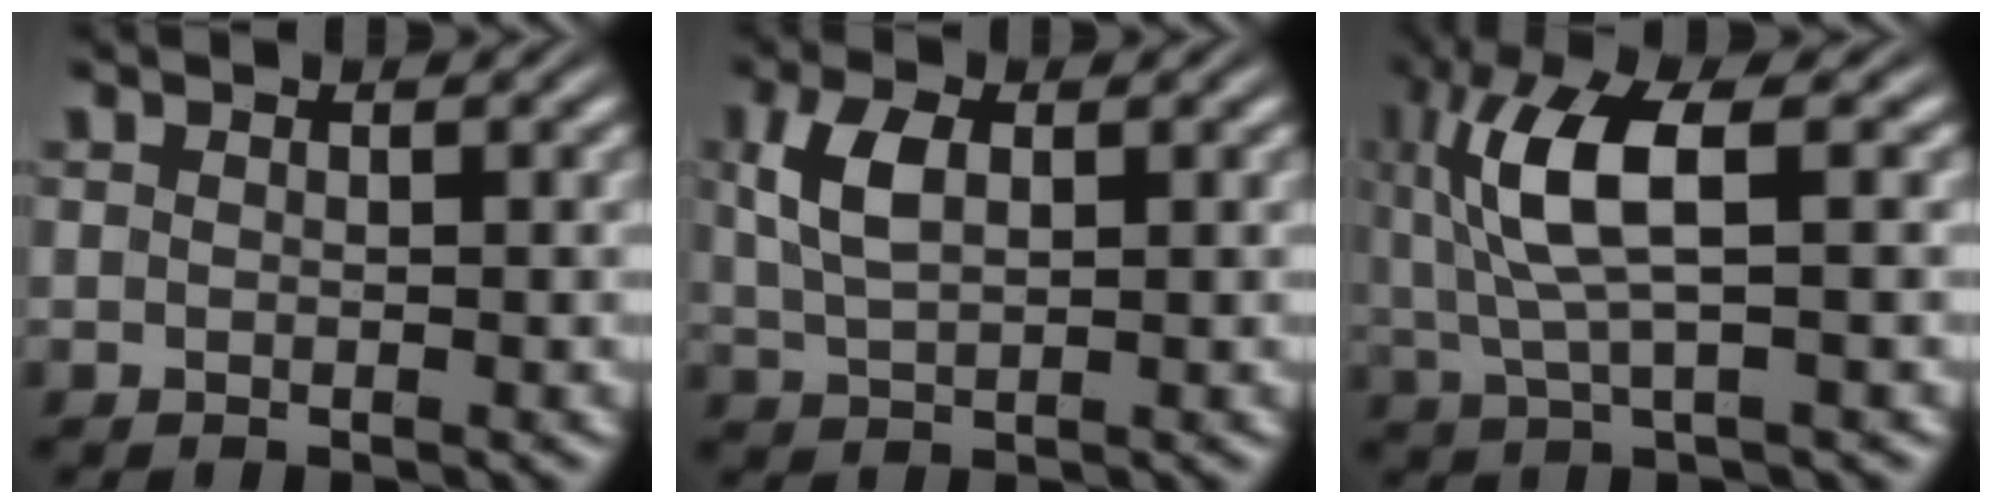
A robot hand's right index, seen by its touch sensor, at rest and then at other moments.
{"total": 3.3, "force": [0.8, 1.6, 2.7], "torque": [-0.062, -0.002, 0.022]}
{"total": 7.0, "force": [1.2, 2.6, 6.4], "torque": [-0.136, 0.003, 0.029]}